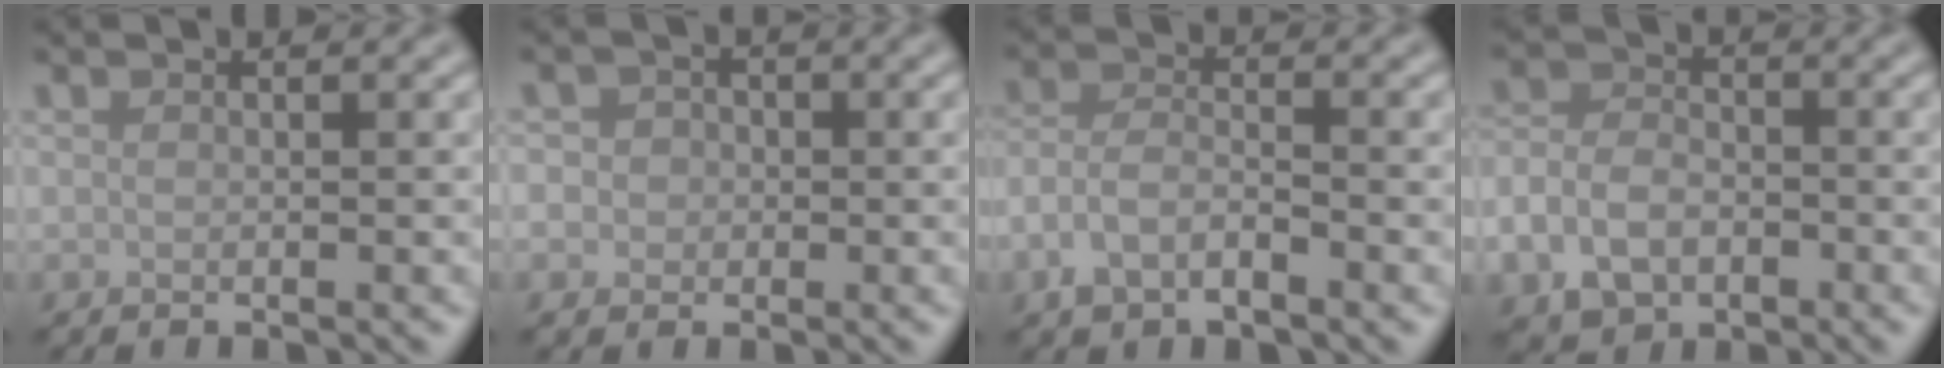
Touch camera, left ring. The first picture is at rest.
{"total": 4.0, "force": [0.1, 3.7, 1.4], "torque": [0.002, 0.026, -0.026]}
{"total": 3.4, "force": [-2.0, 1.6, 2.3], "torque": [-0.044, 0.005, -0.046]}
{"total": 5.5, "force": [-2.4, 3.9, 3.0], "torque": [-0.061, -0.007, -0.050]}